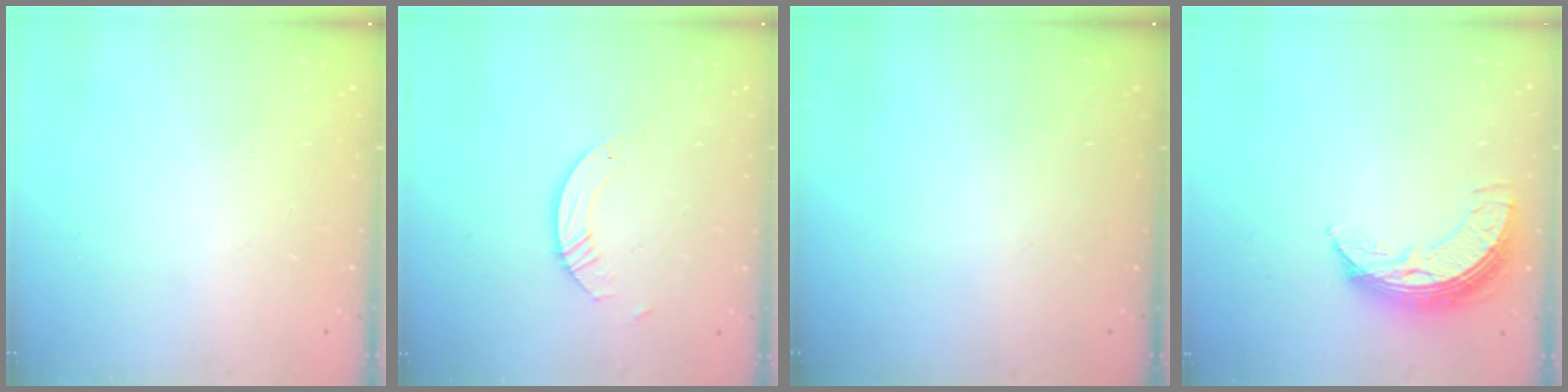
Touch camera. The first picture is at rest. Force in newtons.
{"total": 3.8, "press": 3.7, "slide": 0.4}
{"total": 0.0}
{"total": 9.0, "press": 9.0, "slide": 0.9}